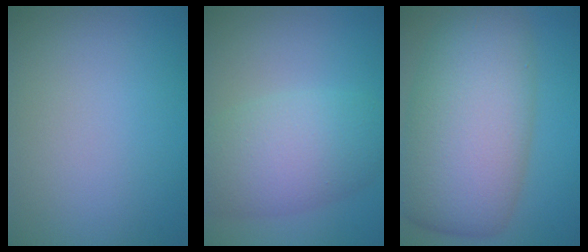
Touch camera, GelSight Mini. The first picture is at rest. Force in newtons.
{"total": 6.6, "press": 6.6, "slide": 0.4}
{"total": 10.1, "press": 10.0, "slide": 0.7}